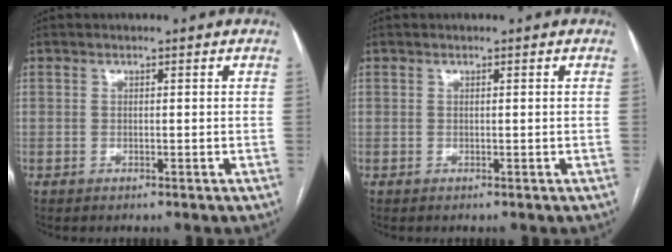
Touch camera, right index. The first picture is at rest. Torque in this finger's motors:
{"motor_torque": [-0.07, 0.00, -0.07, -0.04]}